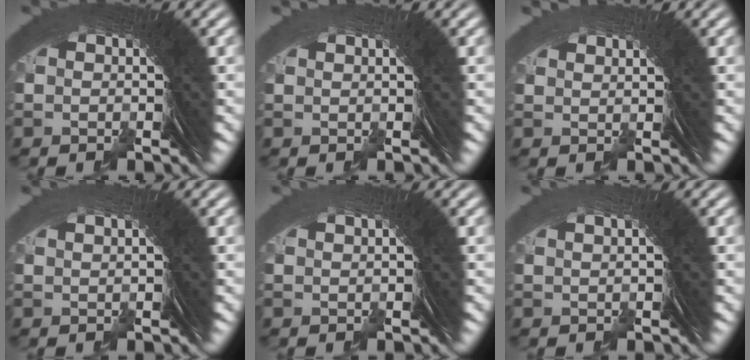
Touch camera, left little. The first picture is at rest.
{"total": 1.3, "force": [0.3, -0.9, -0.8], "torque": [0.018, 0.002, 0.009]}
{"total": 2.0, "force": [1.5, -1.0, -0.9], "torque": [0.022, 0.003, 0.030]}
{"total": 1.0, "force": [0.8, -0.5, 0.0], "torque": [0.009, 0.006, 0.017]}
{"total": 0.7, "force": [0.5, -0.5, -0.1], "torque": [0.013, 0.005, 0.011]}
{"total": 1.0, "force": [0.9, -0.3, 0.3], "torque": [0.005, 0.010, 0.015]}